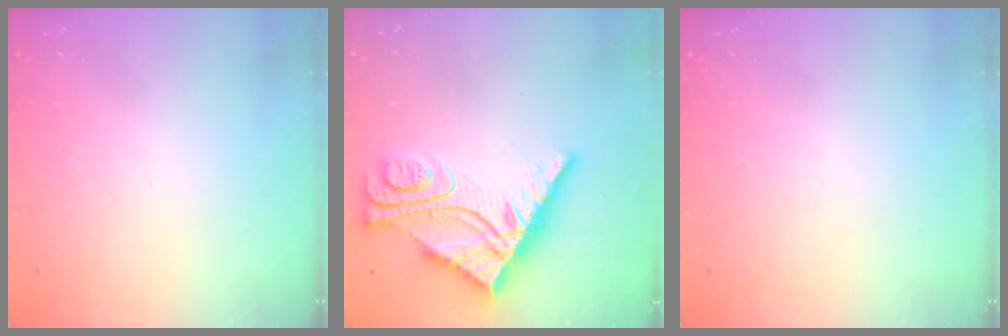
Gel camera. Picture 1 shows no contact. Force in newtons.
{"total": 12.9, "press": 12.8, "slide": 1.3}
{"total": 0.0}